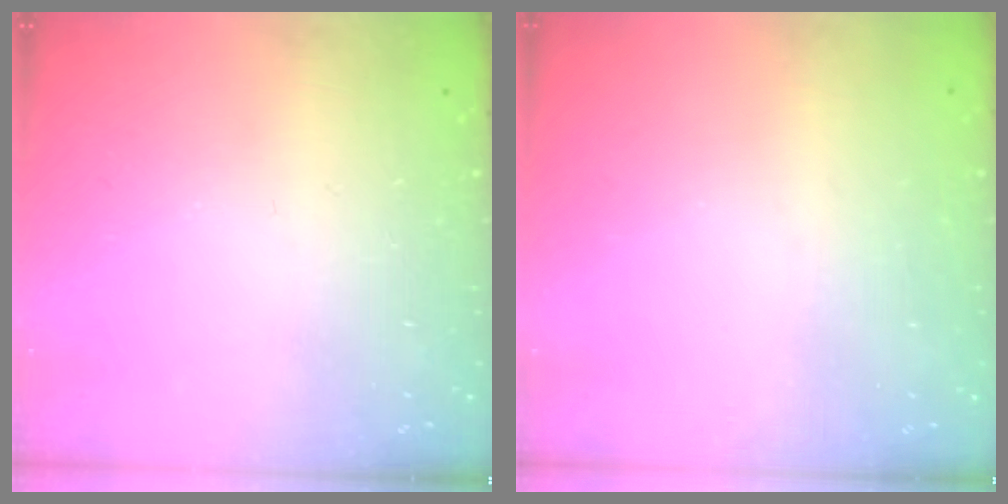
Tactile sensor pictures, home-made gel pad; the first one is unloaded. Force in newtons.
{"total": 0.9, "press": 0.9, "slide": 0.1}